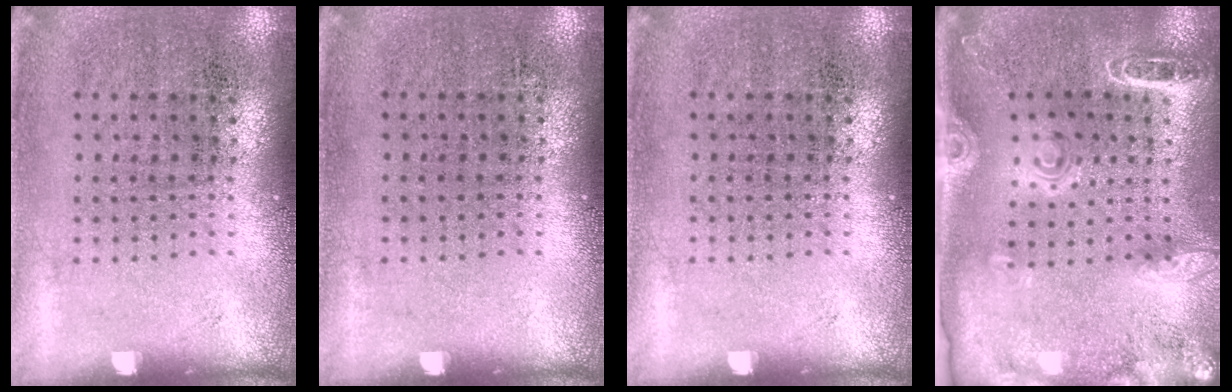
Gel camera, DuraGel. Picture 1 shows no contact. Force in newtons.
{"total": 0.0}
{"total": 0.0}
{"total": 1.9, "press": 1.9, "slide": 0.3}